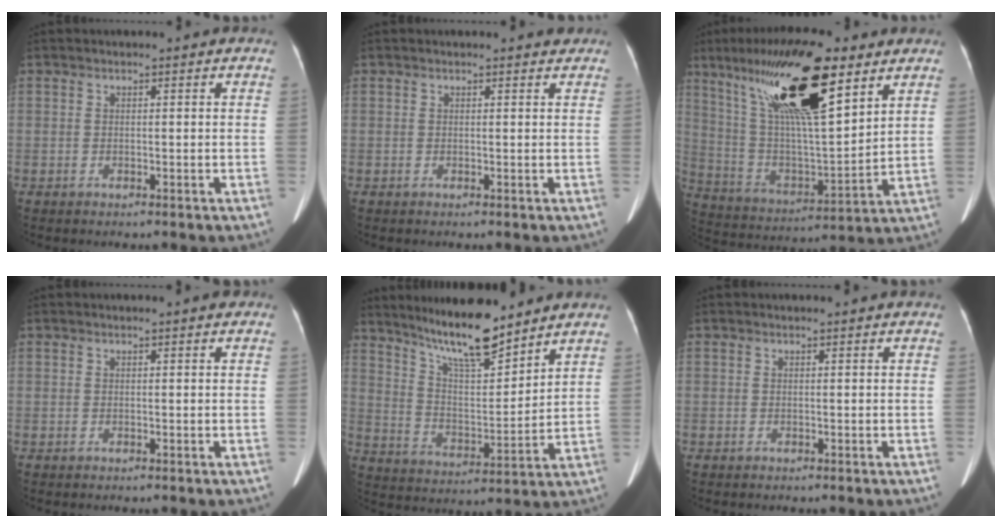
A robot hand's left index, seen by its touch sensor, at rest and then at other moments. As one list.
[{"total": 1.8, "force": [1.7, 0.4, 0.3], "torque": [-0.010, 0.004, 0.013]}, {"total": 22.1, "force": [12.7, 4.1, 17.6], "torque": [-0.340, 0.020, 0.226]}, {"total": 1.1, "force": [0.9, 0.1, 0.7], "torque": [-0.007, 0.007, 0.011]}, {"total": 12.8, "force": [10.8, 1.5, 6.8], "torque": [-0.121, -0.007, 0.193]}, {"total": 0.0}]